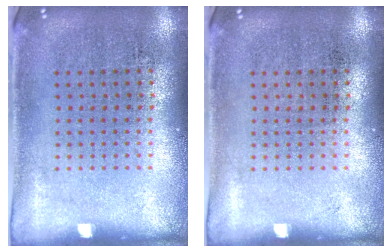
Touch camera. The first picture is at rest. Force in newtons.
{"total": 0.0}